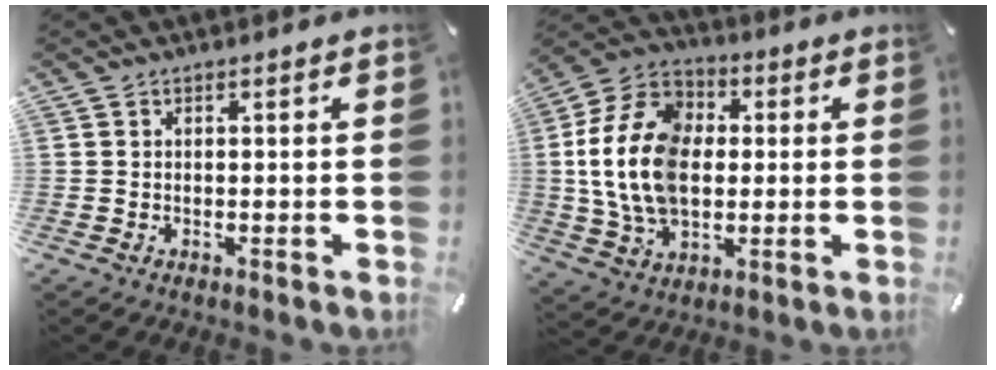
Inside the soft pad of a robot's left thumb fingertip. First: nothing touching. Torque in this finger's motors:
{"motor_torque": [1.87, 2.09, 1.66, -1.11, 0.86]}